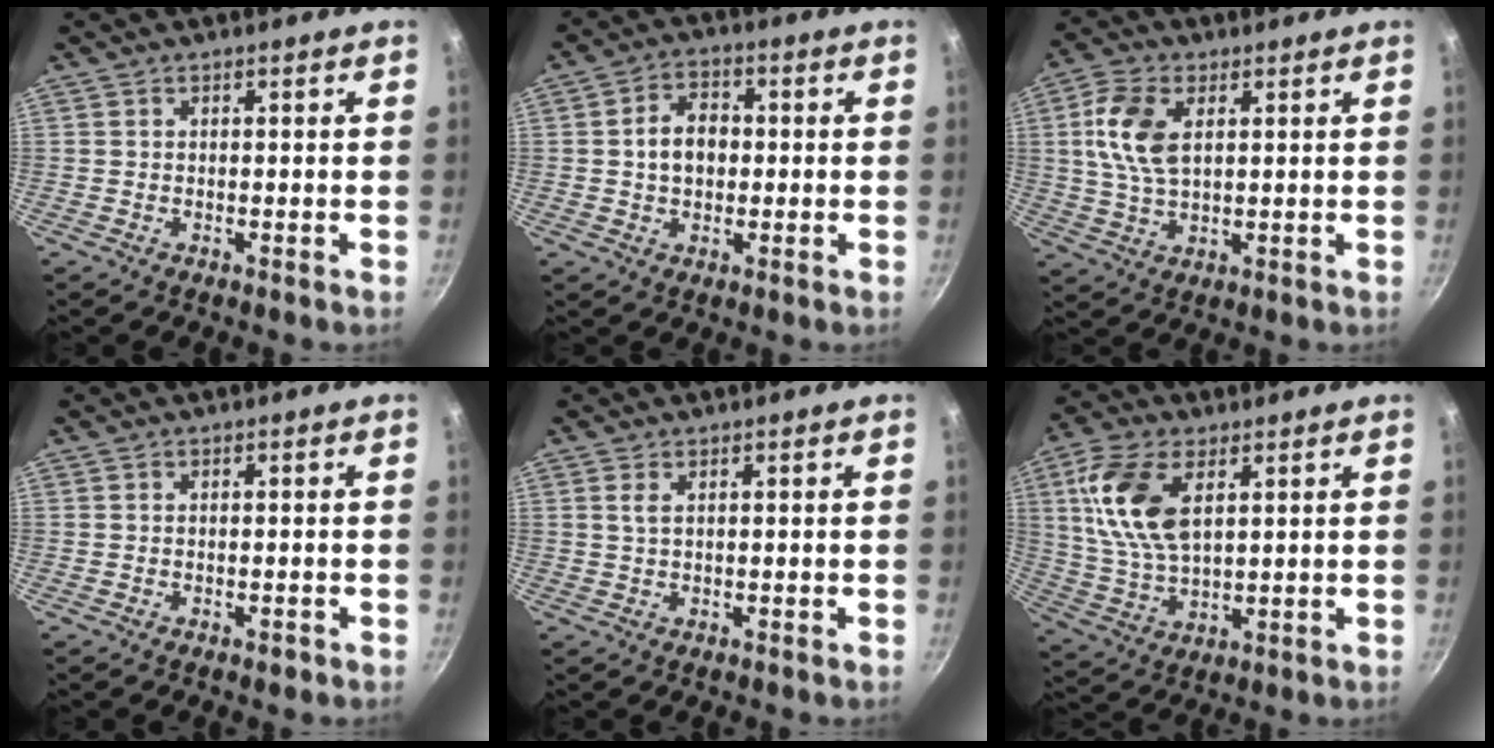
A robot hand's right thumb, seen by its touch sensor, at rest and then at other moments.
{"total": 7.1, "force": [0.1, 5.1, 4.9], "torque": [-0.056, 0.017, -0.004]}
{"total": 10.0, "force": [2.5, 5.7, 7.8], "torque": [-0.151, 0.002, 0.046]}
{"total": 1.1, "force": [-0.6, 0.6, 0.7], "torque": [-0.012, 0.003, -0.008]}
{"total": 1.5, "force": [0.6, 0.6, 1.3], "torque": [-0.027, -0.002, 0.012]}
{"total": 14.2, "force": [4.8, 7.6, 11.0], "torque": [-0.213, -0.010, 0.099]}